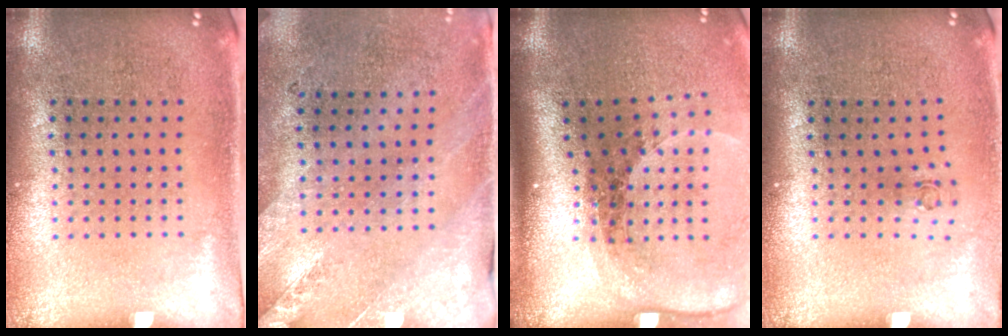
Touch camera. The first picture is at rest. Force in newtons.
{"total": 2.4, "press": 2.1, "slide": 1.3}
{"total": 2.1, "press": 1.6, "slide": 1.3}
{"total": 0.6, "press": 0.3, "slide": 0.5}